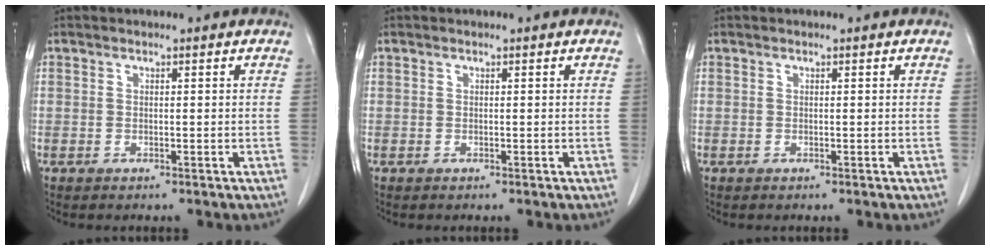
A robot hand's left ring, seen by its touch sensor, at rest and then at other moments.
{"total": 0.0}
{"total": 0.0}